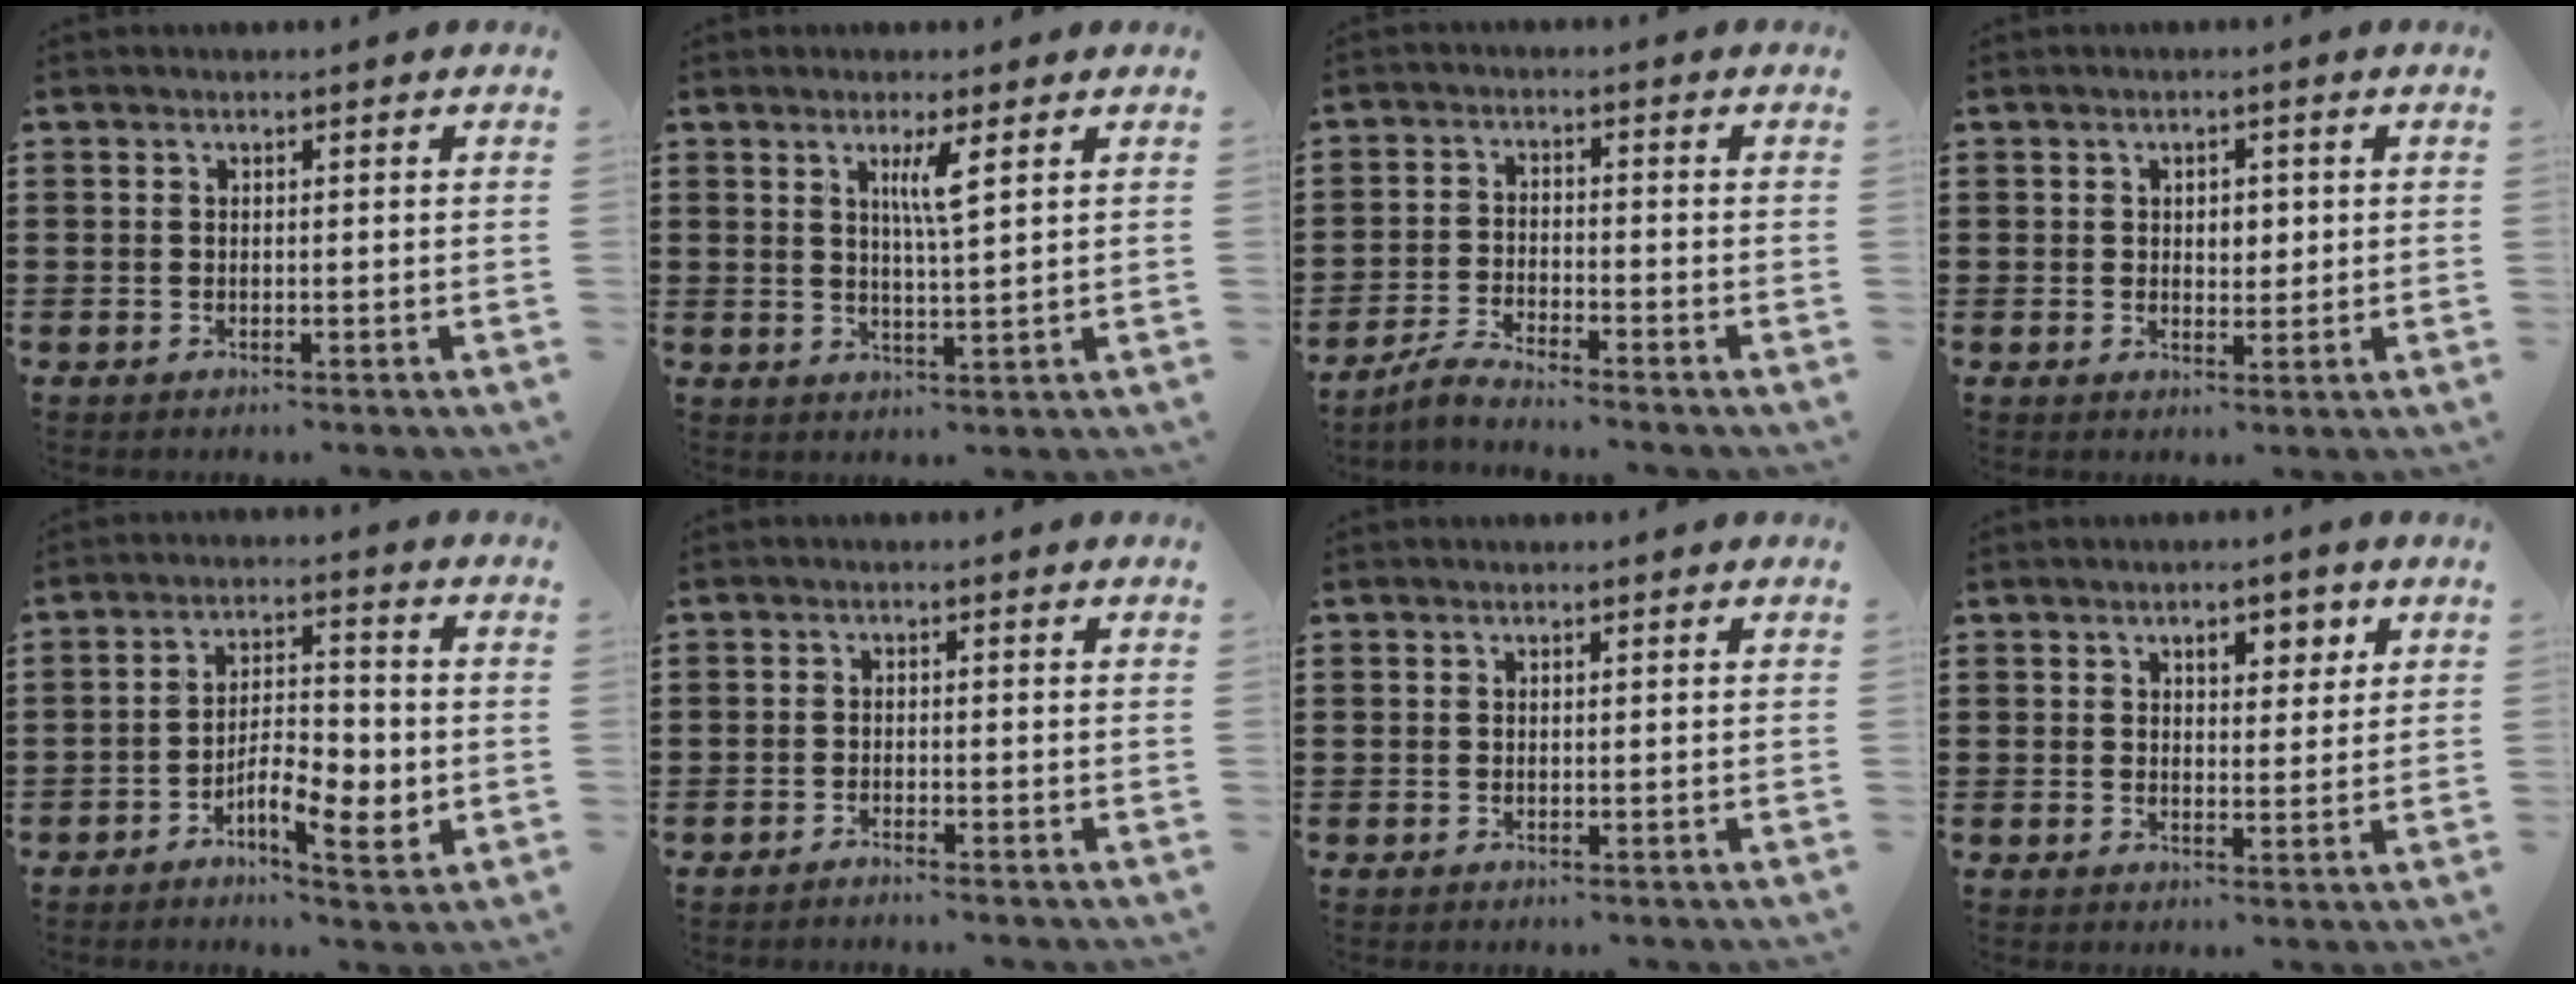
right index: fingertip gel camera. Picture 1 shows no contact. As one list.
[{"total": 3.8, "force": [1.8, 0.1, 3.4], "torque": [-0.072, -0.001, 0.027]}, {"total": 3.4, "force": [-3.3, -0.1, 0.8], "torque": [-0.032, -0.002, -0.070]}, {"total": 2.4, "force": [0.3, 1.6, 1.7], "torque": [-0.028, 0.007, 0.001]}, {"total": 7.4, "force": [-3.0, 2.7, 6.2], "torque": [-0.112, 0.004, -0.054]}, {"total": 1.4, "force": [-1.4, -0.1, 0.1], "torque": [-0.003, 0.001, -0.027]}, {"total": 0.0}, {"total": 4.0, "force": [2.1, 2.0, 2.7], "torque": [-0.037, 0.001, 0.029]}]